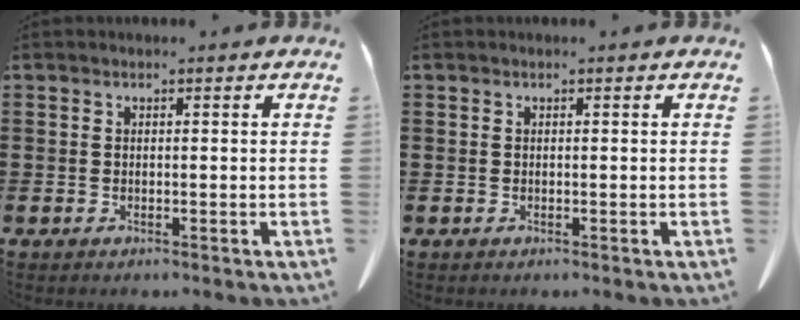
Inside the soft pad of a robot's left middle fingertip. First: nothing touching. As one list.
[{"total": 0.0}]